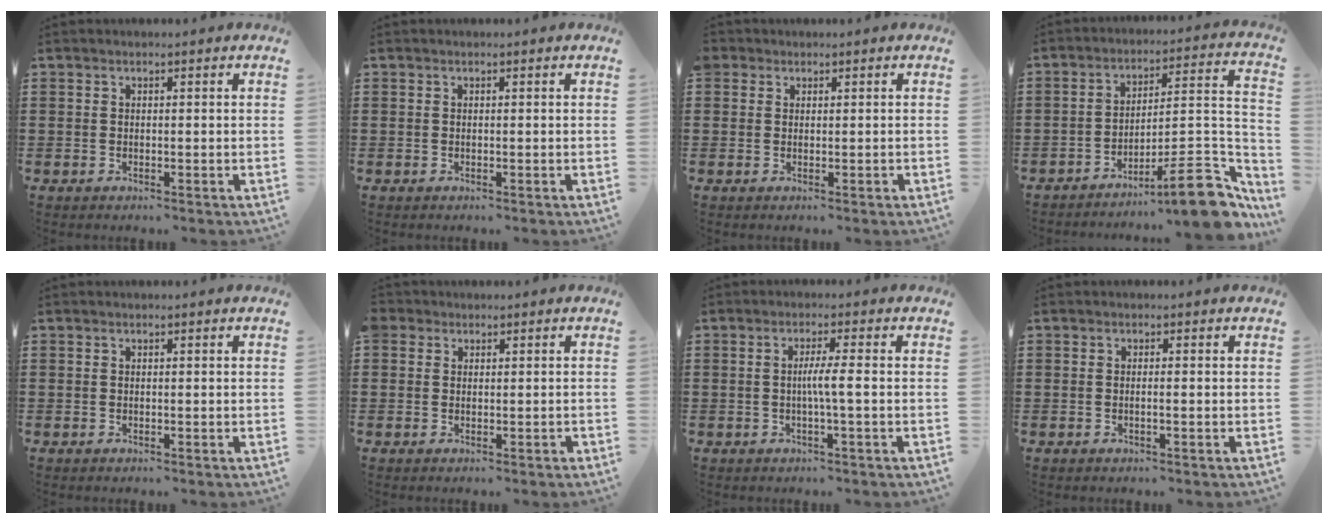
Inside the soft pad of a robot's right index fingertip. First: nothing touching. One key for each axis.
{"total": 0.0}
{"total": 1.2, "fx": 0.7, "fy": 1.0, "fz": -0.1, "tx": -0.002, "ty": 0.006, "tz": 0.013}
{"total": 11.9, "fx": -8.2, "fy": 2.3, "fz": 8.4, "tx": -0.106, "ty": 0.018, "tz": -0.146}
{"total": 0.0}
{"total": 1.3, "fx": 0.4, "fy": 1.3, "fz": 0.1, "tx": -0.007, "ty": 0.006, "tz": 0.006}
{"total": 3.4, "fx": -0.4, "fy": -0.2, "fz": 3.3, "tx": -0.060, "ty": -0.006, "tz": -0.010}
{"total": 0.8, "fx": -0.3, "fy": -0.1, "fz": 0.7, "tx": -0.014, "ty": -0.005, "tz": -0.005}